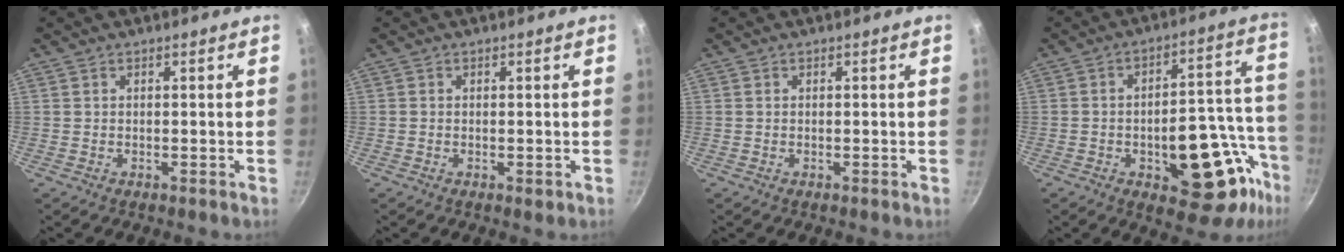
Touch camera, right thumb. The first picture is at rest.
{"total": 0.9, "force": [-0.2, 0.5, 0.6], "torque": [-0.009, 0.000, -0.004]}
{"total": 0.0}
{"total": 21.4, "force": [-7.8, 10.5, 17.0], "torque": [-0.148, 0.049, -0.101]}